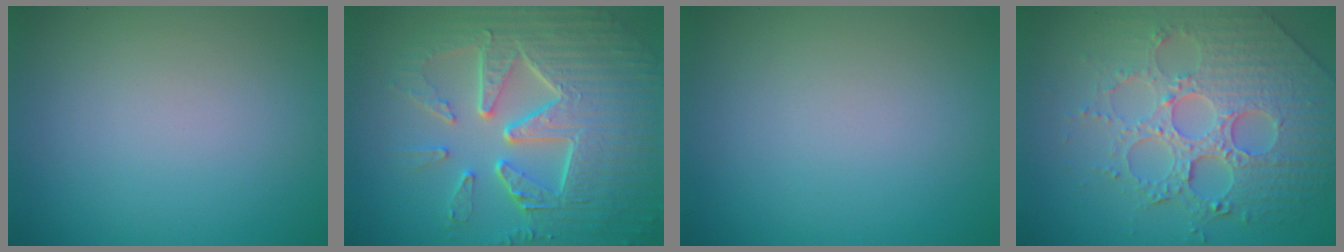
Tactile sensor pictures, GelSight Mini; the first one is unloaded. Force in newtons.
{"total": 9.6, "press": 6.5, "slide": 7.0}
{"total": 0.0}
{"total": 8.1, "press": 6.0, "slide": 5.5}